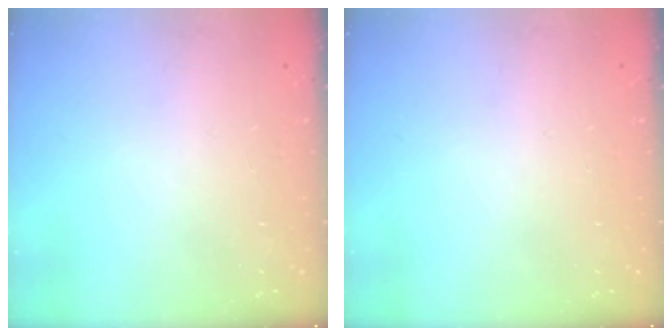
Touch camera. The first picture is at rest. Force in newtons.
{"total": 0.0}